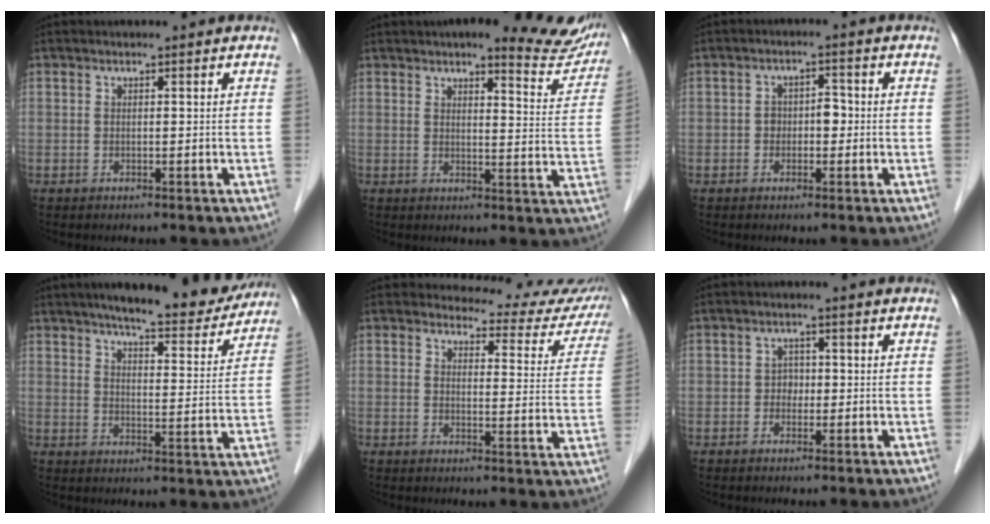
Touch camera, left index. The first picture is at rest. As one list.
[{"total": 11.2, "force": [10.2, 2.3, 4.1], "torque": [-0.031, -0.021, 0.101]}, {"total": 3.1, "force": [-0.5, 2.0, 2.4], "torque": [-0.033, 0.015, -0.006]}, {"total": 16.1, "force": [14.0, 2.8, 7.4], "torque": [-0.093, -0.005, 0.181]}, {"total": 13.9, "force": [13.4, 3.4, 1.3], "torque": [0.022, -0.055, 0.120]}, {"total": 1.7, "force": [-0.3, 1.4, 0.9], "torque": [-0.009, 0.006, -0.007]}]